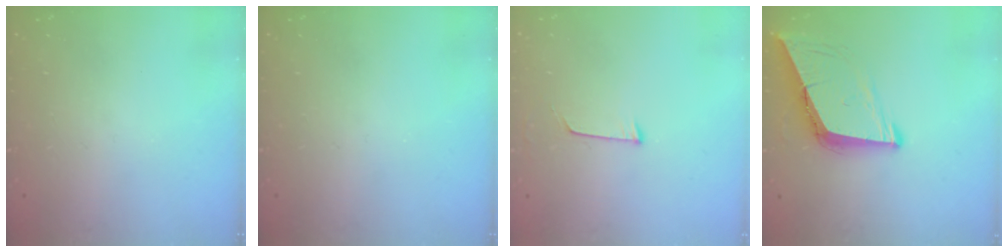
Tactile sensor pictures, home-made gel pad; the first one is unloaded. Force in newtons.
{"total": 0.0}
{"total": 4.1, "press": 4.1, "slide": 0.3}
{"total": 9.1, "press": 9.1, "slide": 0.7}